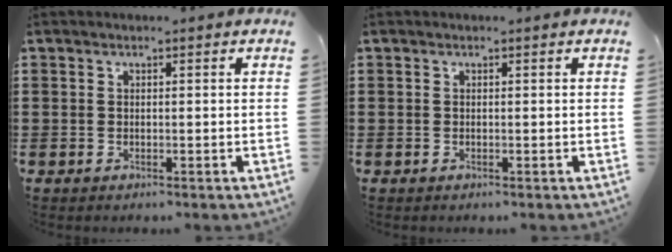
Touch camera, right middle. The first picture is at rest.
{"total": 0.0}